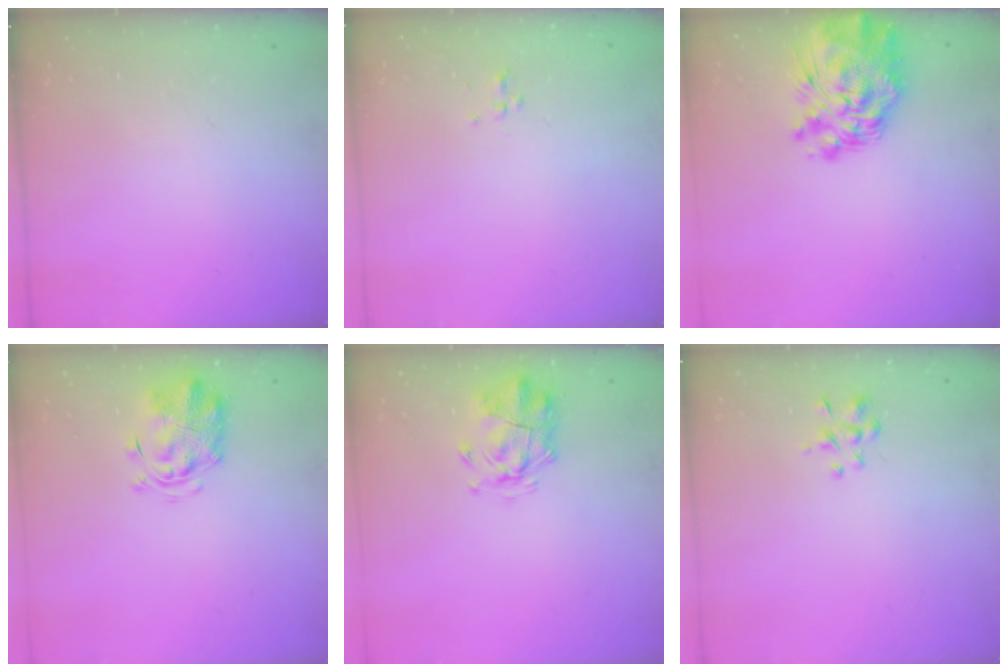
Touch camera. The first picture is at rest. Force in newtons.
{"total": 2.0, "press": 1.8, "slide": 0.9}
{"total": 15.3, "press": 14.2, "slide": 5.7}
{"total": 2.9, "press": 2.9, "slide": 0.7}
{"total": 3.4, "press": 3.1, "slide": 1.5}
{"total": 2.4, "press": 2.3, "slide": 0.8}